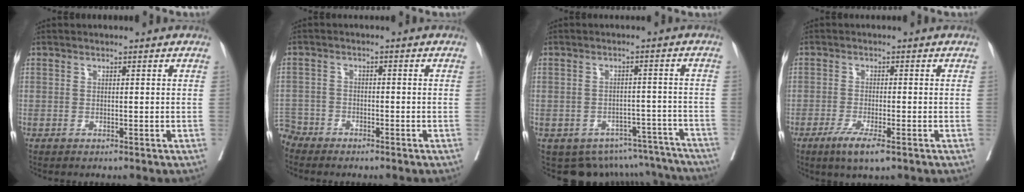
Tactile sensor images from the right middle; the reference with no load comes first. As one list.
[{"total": 4.1, "force": [-3.6, 1.8, -0.7], "torque": [0.015, -0.001, -0.076]}, {"total": 12.7, "force": [-11.1, 6.0, 1.7], "torque": [-0.013, 0.035, -0.121]}, {"total": 4.8, "force": [-2.9, 0.6, 3.8], "torque": [-0.071, -0.012, -0.049]}]